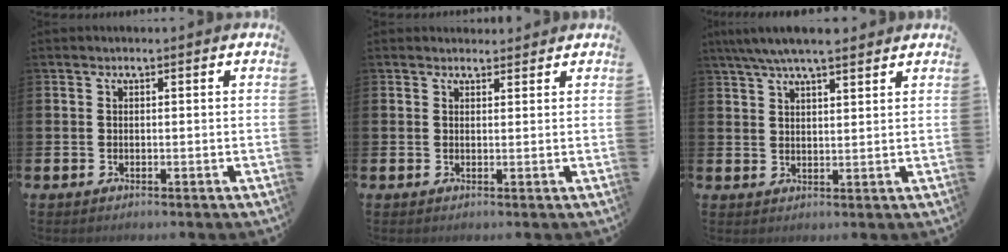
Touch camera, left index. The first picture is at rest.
{"total": 1.4, "force": [1.3, 0.5, 0.0], "torque": [0.010, -0.003, 0.022]}
{"total": 6.2, "force": [5.5, 1.0, 2.7], "torque": [-0.062, -0.010, 0.100]}